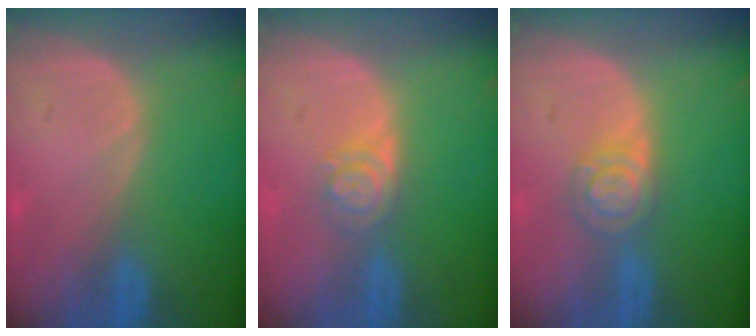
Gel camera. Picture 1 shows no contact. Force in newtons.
{"total": 4.0, "press": 3.6, "slide": 1.7}
{"total": 4.5, "press": 4.5, "slide": 0.1}